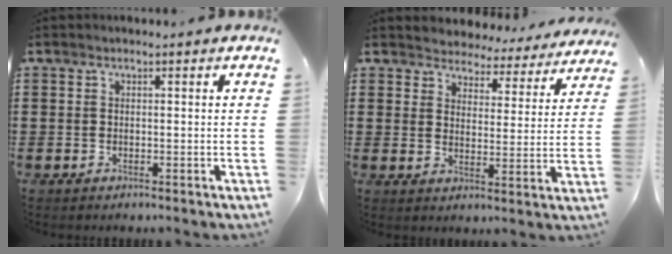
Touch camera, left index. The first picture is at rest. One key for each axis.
{"total": 4.4, "fx": 4.3, "fy": 0.6, "fz": -0.4, "tx": -0.019, "ty": -0.034, "tz": 0.074}